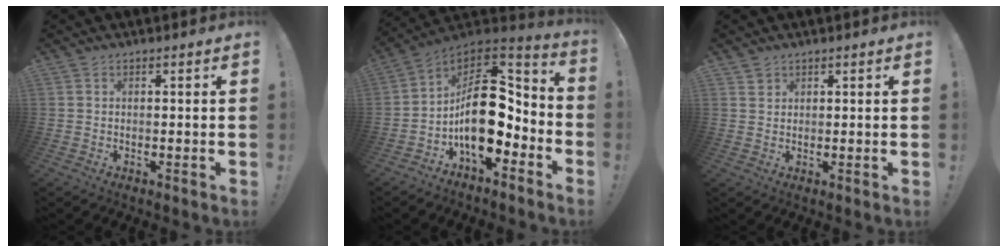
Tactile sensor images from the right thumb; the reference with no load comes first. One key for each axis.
{"total": 19.1, "fx": -2.1, "fy": 11.1, "fz": 15.4, "tx": -0.257, "ty": 0.014, "tz": -0.026}
{"total": 1.8, "fx": 1.3, "fy": 1.2, "fz": 0.1, "tx": 0.012, "ty": -0.011, "tz": 0.021}